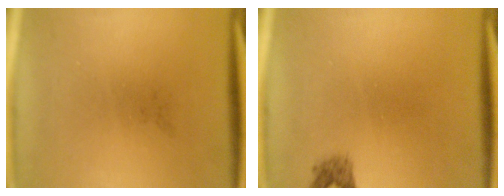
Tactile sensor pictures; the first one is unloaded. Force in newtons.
{"total": 1.4}